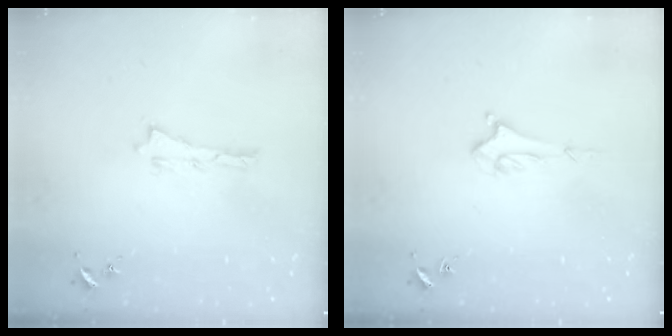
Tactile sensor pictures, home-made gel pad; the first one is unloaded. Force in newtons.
{"total": 1.7, "press": 1.6, "slide": 0.4}